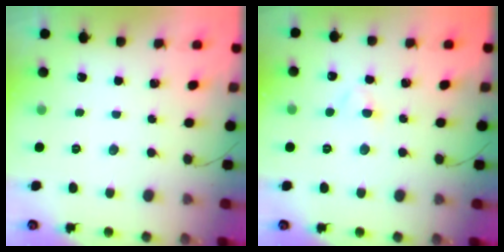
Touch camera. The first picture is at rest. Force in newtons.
{"total": 2.5, "press": 2.3, "slide": 1.0}